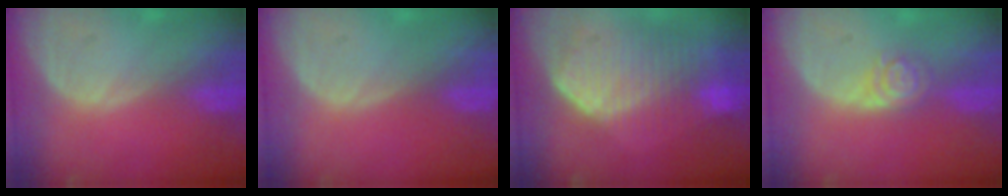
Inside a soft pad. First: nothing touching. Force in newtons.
{"total": 0.0}
{"total": 10.7, "press": 9.4, "slide": 5.1}
{"total": 4.1, "press": 3.8, "slide": 1.7}